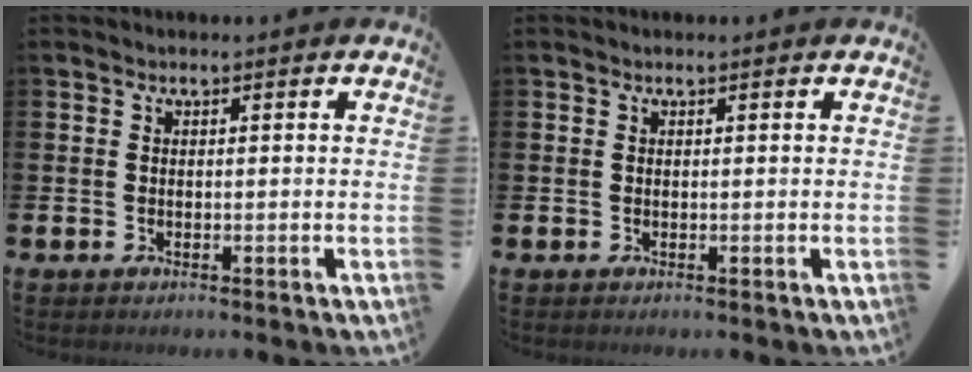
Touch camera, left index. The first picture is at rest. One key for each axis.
{"total": 0.0}